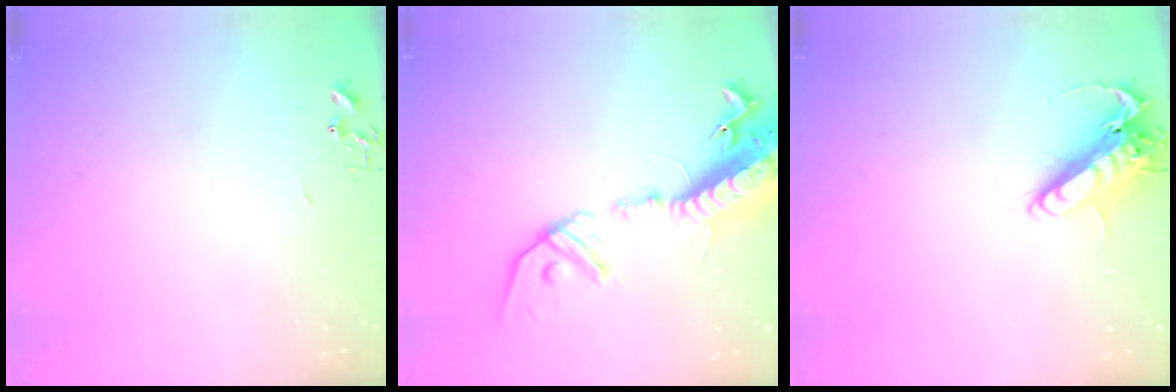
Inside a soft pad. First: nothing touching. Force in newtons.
{"total": 20.4, "press": 19.9, "slide": 4.3}
{"total": 13.3, "press": 13.1, "slide": 2.4}